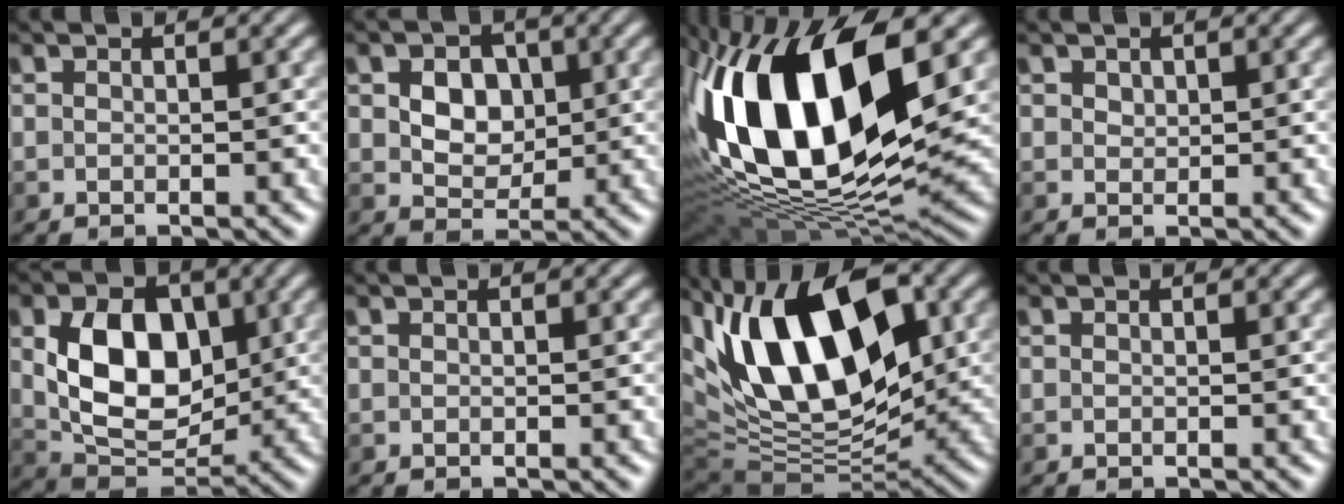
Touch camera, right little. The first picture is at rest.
{"total": 3.7, "force": [-0.2, 2.7, 2.4], "torque": [-0.044, -0.002, -0.010]}
{"total": 16.5, "force": [1.8, 7.9, 14.4], "torque": [-0.281, 0.015, 0.023]}
{"total": 0.5, "force": [0.0, 0.5, 0.2], "torque": [-0.011, -0.003, 0.001]}
{"total": 8.3, "force": [0.2, 5.6, 6.1], "torque": [-0.117, -0.007, 0.000]}
{"total": 0.0}
{"total": 14.1, "force": [2.9, 7.3, 11.7], "torque": [-0.200, 0.026, 0.034]}
{"total": 0.0}